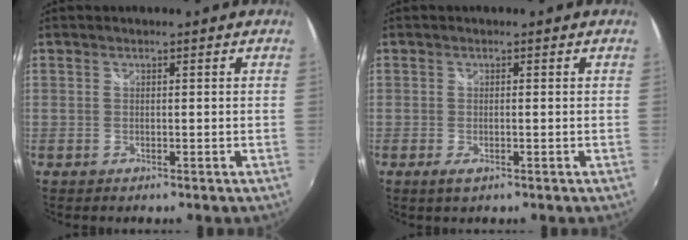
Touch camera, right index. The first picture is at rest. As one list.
[{"total": 1.9, "force": [-0.5, 0.3, 1.8], "torque": [-0.032, -0.006, -0.007]}]